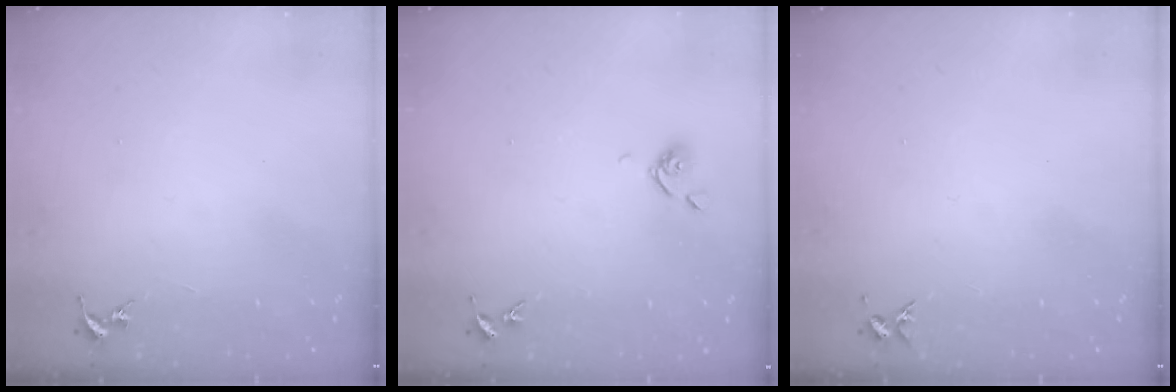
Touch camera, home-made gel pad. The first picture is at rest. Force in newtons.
{"total": 6.0, "press": 5.9, "slide": 0.8}
{"total": 3.7, "press": 3.6, "slide": 0.4}